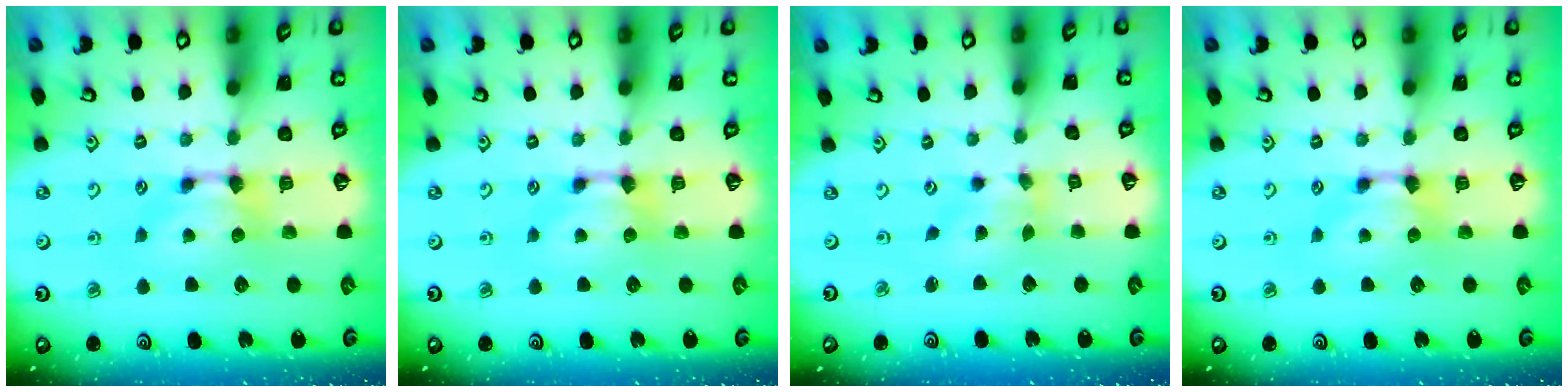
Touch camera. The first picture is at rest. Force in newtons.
{"total": 0.0}
{"total": 1.3, "press": 0.3, "slide": 1.3}
{"total": 0.0}